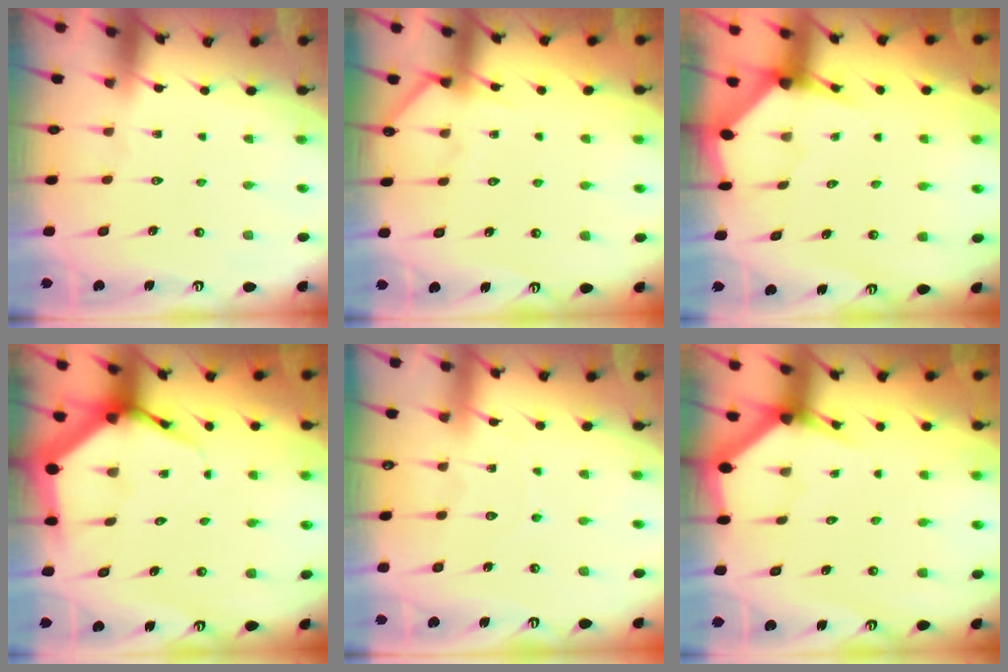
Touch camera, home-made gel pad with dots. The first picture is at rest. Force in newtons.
{"total": 6.0, "press": 5.9, "slide": 0.7}
{"total": 3.3, "press": 3.3, "slide": 0.3}
{"total": 6.3, "press": 6.3, "slide": 0.7}
{"total": 4.5, "press": 4.5, "slide": 0.6}
{"total": 2.9, "press": 2.9, "slide": 0.1}